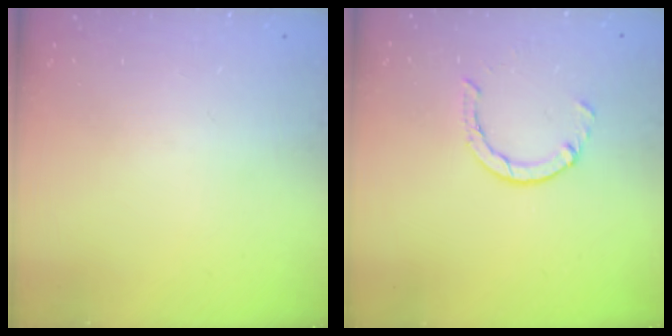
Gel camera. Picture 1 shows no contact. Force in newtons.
{"total": 2.9, "press": 2.9, "slide": 0.4}